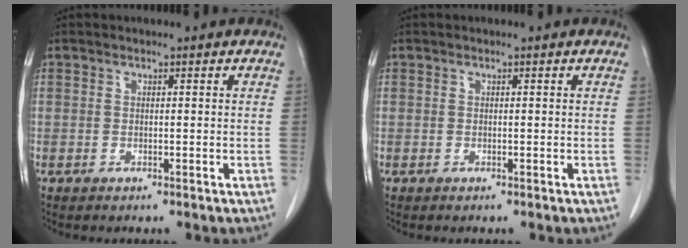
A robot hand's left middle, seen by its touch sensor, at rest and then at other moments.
{"total": 0.0}